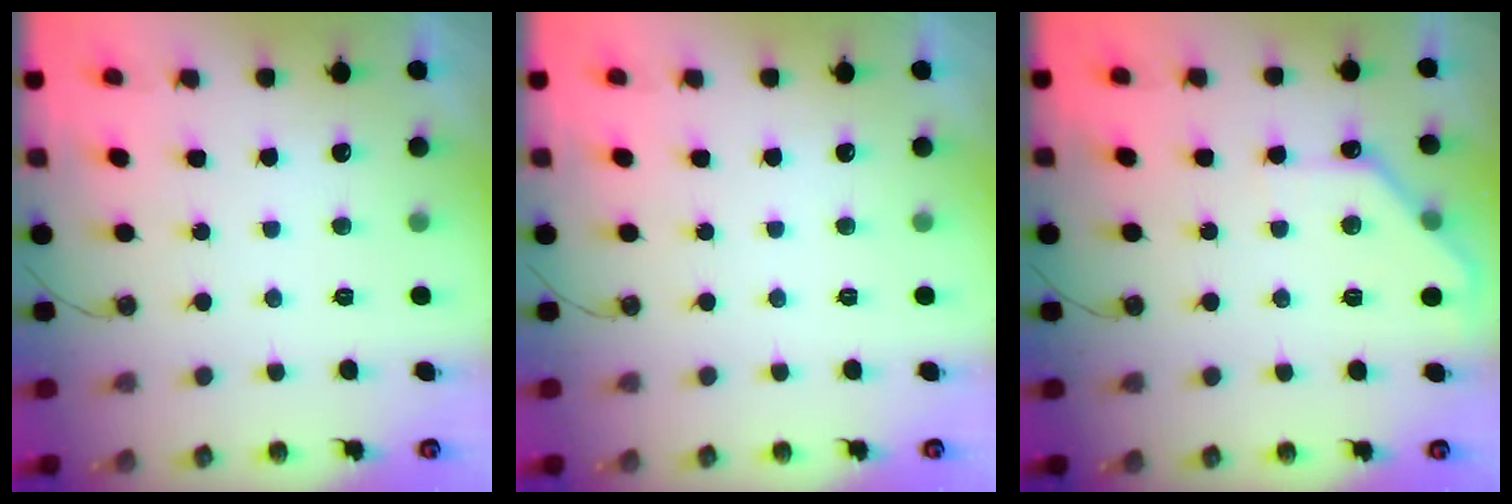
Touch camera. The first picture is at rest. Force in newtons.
{"total": 0.0}
{"total": 6.5, "press": 6.4, "slide": 0.8}